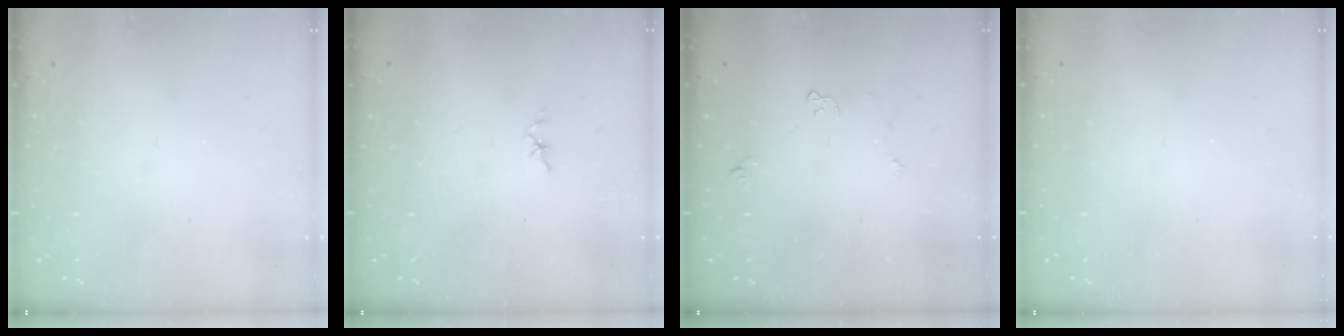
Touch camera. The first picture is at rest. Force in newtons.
{"total": 1.8, "press": 1.7, "slide": 0.3}
{"total": 3.4, "press": 3.4, "slide": 0.6}
{"total": 0.0}